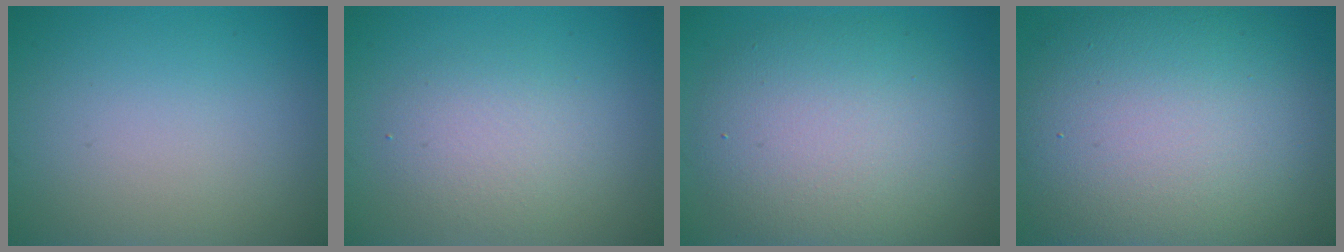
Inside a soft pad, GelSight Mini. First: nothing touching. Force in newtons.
{"total": 2.8, "press": 2.8, "slide": 0.1}
{"total": 8.5, "press": 8.4, "slide": 0.6}
{"total": 14.2, "press": 14.2, "slide": 1.1}